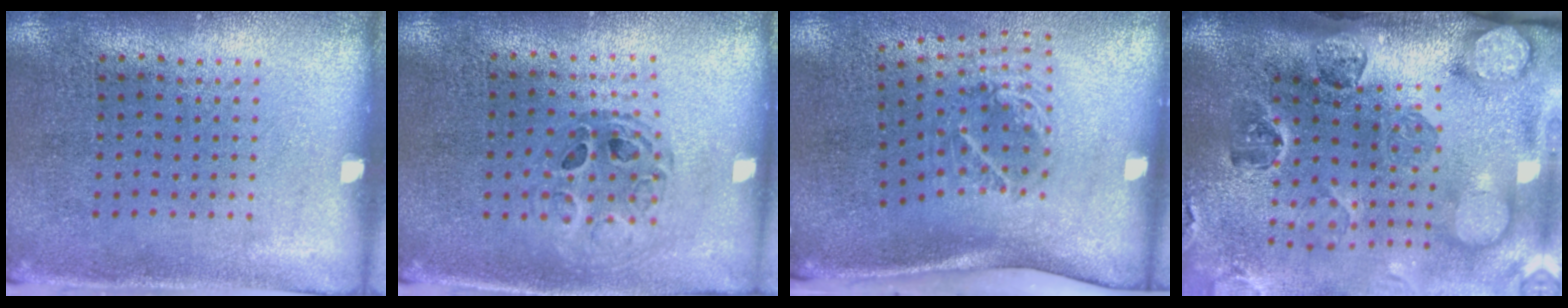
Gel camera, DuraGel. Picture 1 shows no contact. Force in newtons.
{"total": 0.8, "press": 0.8, "slide": 0.0}
{"total": 2.1, "press": 1.3, "slide": 1.6}
{"total": 4.8, "press": 3.5, "slide": 3.3}